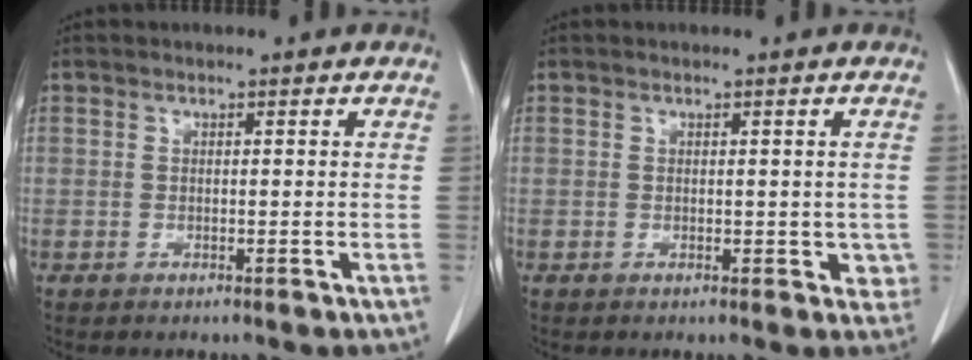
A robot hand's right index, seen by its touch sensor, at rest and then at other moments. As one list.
[{"total": 2.7, "force": [-0.3, 1.7, 2.0], "torque": [-0.005, 0.002, -0.002]}]